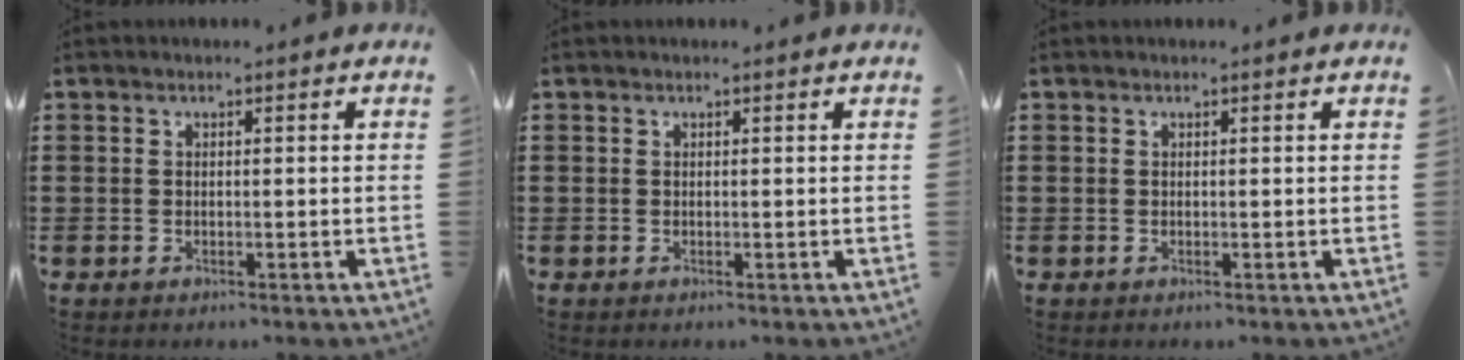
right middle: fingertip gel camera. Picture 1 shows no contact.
{"total": 0.0}
{"total": 0.0}